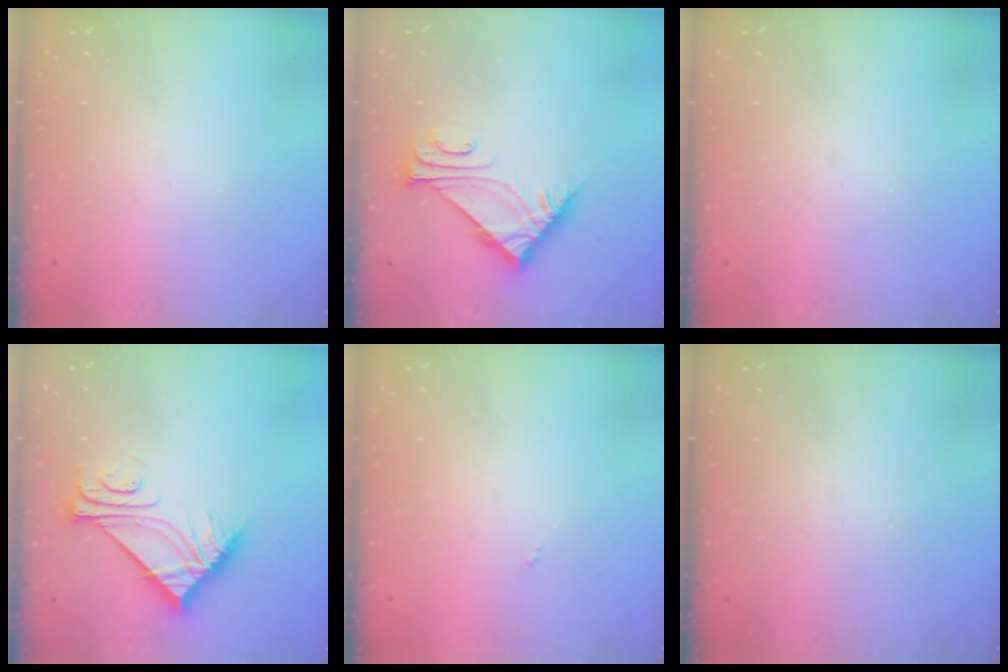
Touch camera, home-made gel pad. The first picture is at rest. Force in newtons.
{"total": 6.0, "press": 6.0, "slide": 0.2}
{"total": 0.0}
{"total": 9.3, "press": 9.3, "slide": 0.5}
{"total": 0.0}
{"total": 0.0}